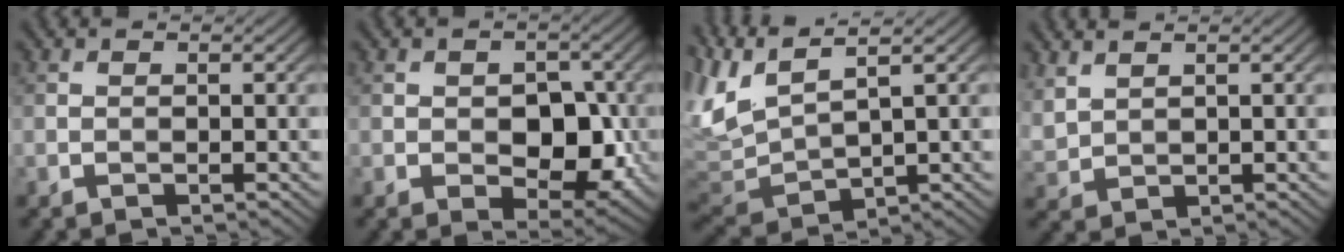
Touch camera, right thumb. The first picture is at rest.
{"total": 6.9, "force": [-1.0, 4.5, 5.1], "torque": [-0.074, -0.011, -0.014]}
{"total": 8.1, "force": [4.0, 2.5, 6.5], "torque": [-0.174, 0.011, 0.084]}
{"total": 3.0, "force": [2.3, 1.4, 1.2], "torque": [-0.042, 0.003, 0.055]}